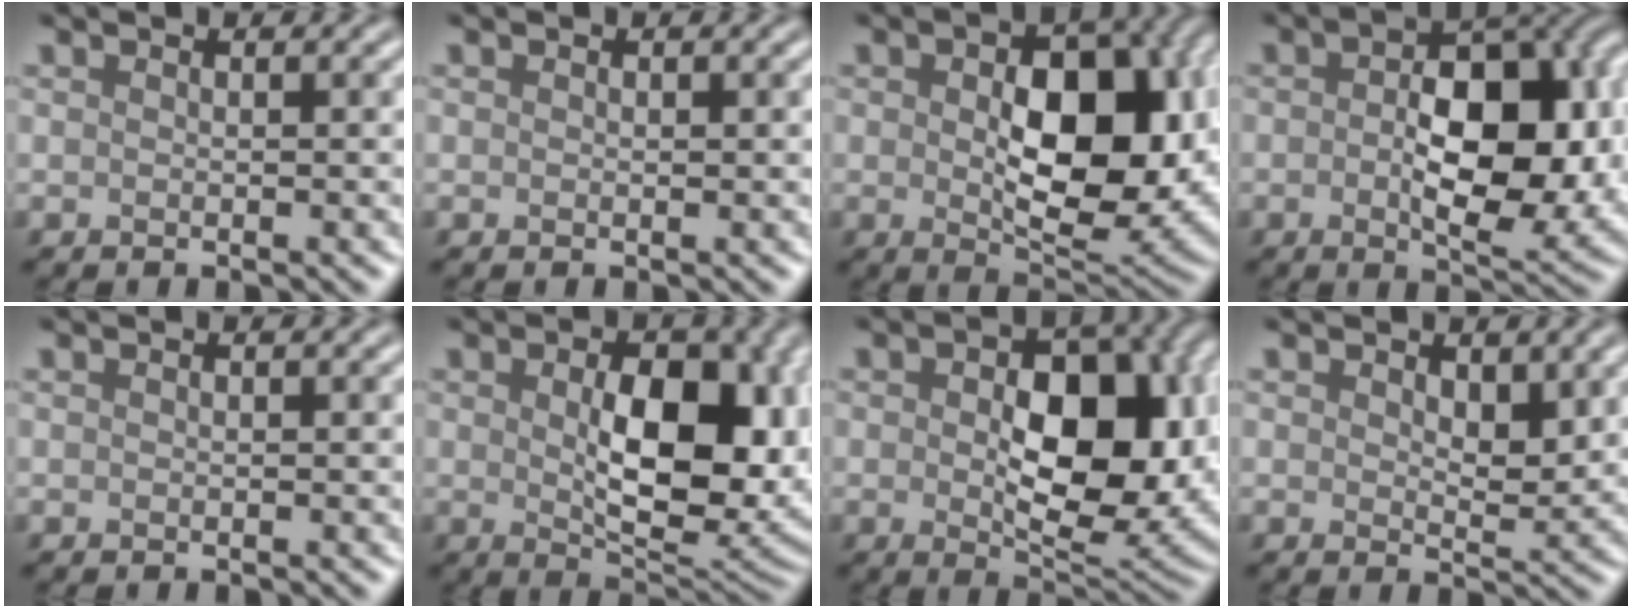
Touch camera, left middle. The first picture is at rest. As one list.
[{"total": 0.0}, {"total": 11.2, "force": [0.1, 6.3, 9.3], "torque": [-0.142, -0.010, 0.014]}, {"total": 11.1, "force": [0.0, 6.2, 9.3], "torque": [-0.122, 0.000, 0.003]}, {"total": 0.0}, {"total": 10.5, "force": [0.7, 5.8, 8.8], "torque": [-0.132, -0.013, 0.023]}, {"total": 11.2, "force": [0.0, 6.3, 9.3], "torque": [-0.134, -0.007, 0.009]}, {"total": 2.5, "force": [1.1, 1.3, 1.8], "torque": [-0.026, -0.008, 0.021]}]